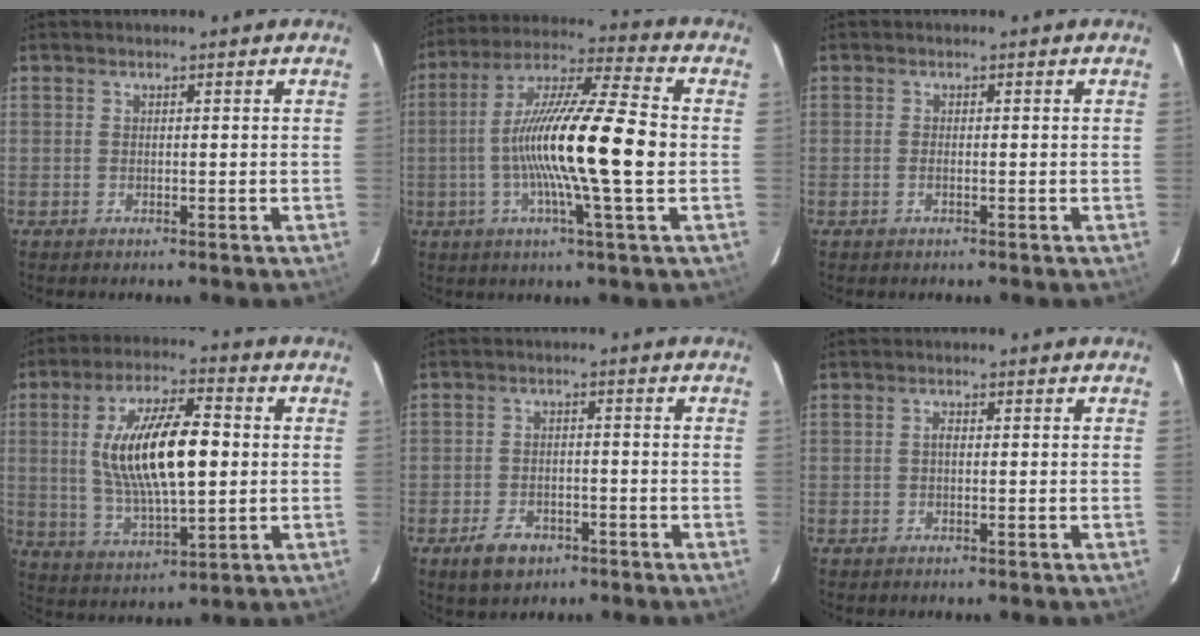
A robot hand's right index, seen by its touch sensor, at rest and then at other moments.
{"total": 18.0, "force": [-1.9, 0.9, 17.9], "torque": [-0.326, 0.005, -0.044]}
{"total": 1.0, "force": [-0.4, 0.4, 0.8], "torque": [-0.020, 0.000, -0.008]}
{"total": 17.0, "force": [1.6, 6.0, 15.9], "torque": [-0.292, 0.005, 0.037]}
{"total": 6.2, "force": [-3.8, 4.0, 2.9], "torque": [-0.075, 0.006, -0.054]}
{"total": 0.8, "force": [-0.1, 0.4, 0.7], "torque": [-0.013, 0.005, -0.003]}